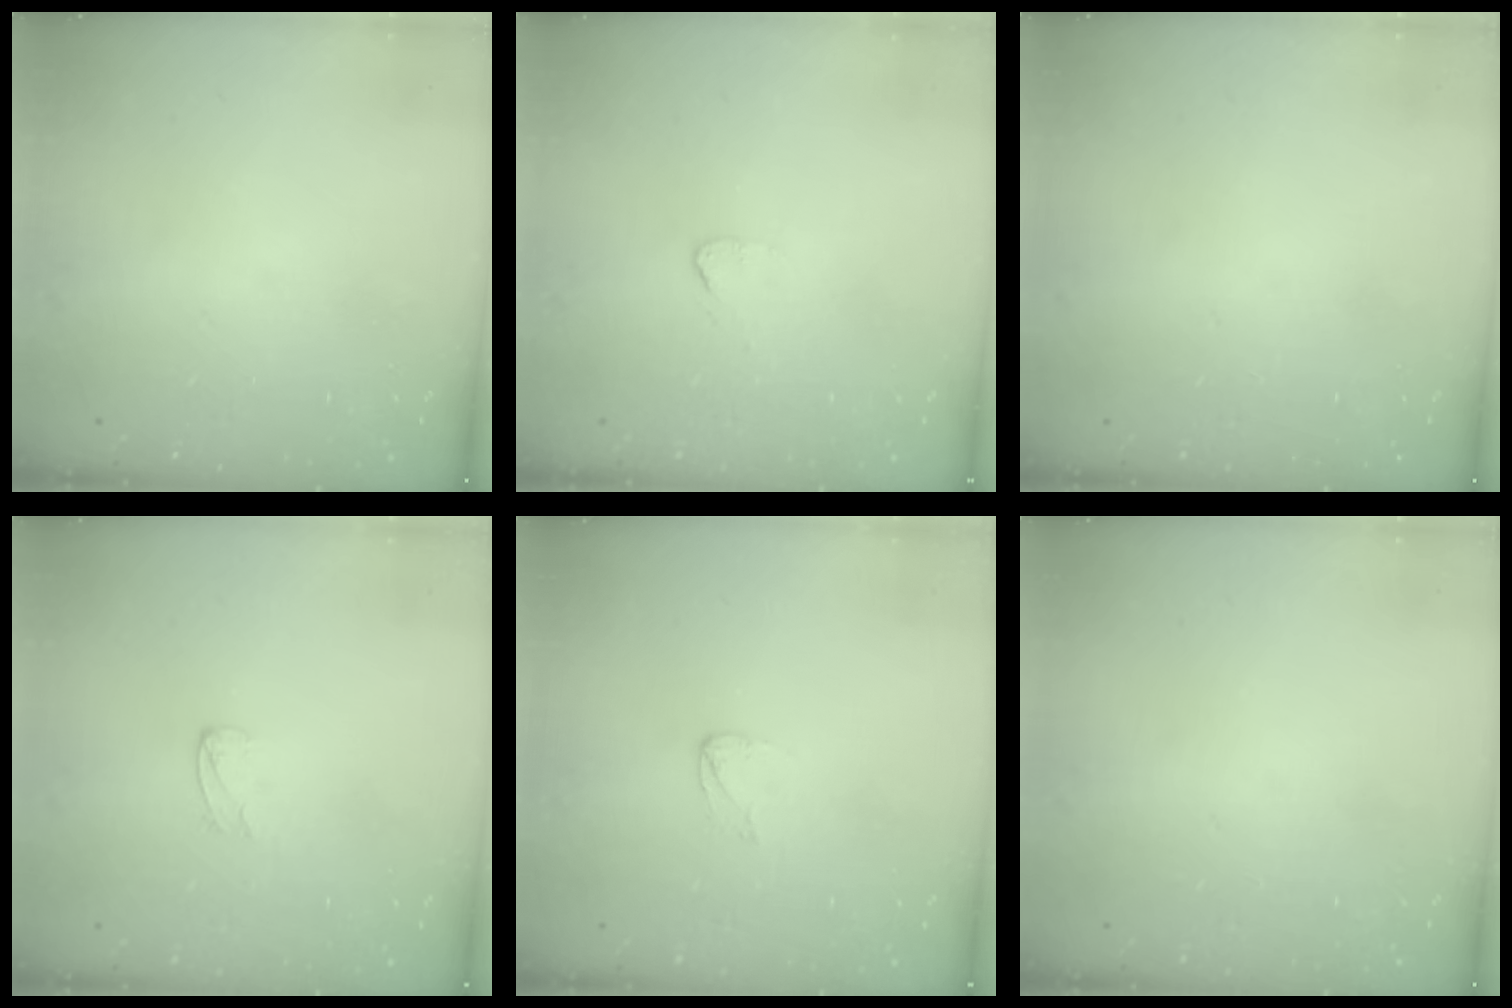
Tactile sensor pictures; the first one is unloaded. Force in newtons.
{"total": 2.5, "press": 2.5, "slide": 0.2}
{"total": 0.0}
{"total": 2.0, "press": 2.0, "slide": 0.2}
{"total": 2.7, "press": 2.7, "slide": 0.2}
{"total": 0.0}